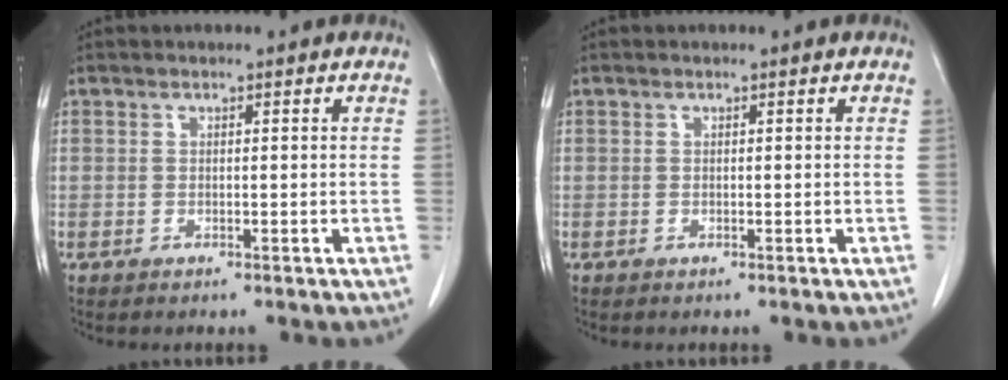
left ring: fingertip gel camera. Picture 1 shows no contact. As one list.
[{"total": 0.0}]